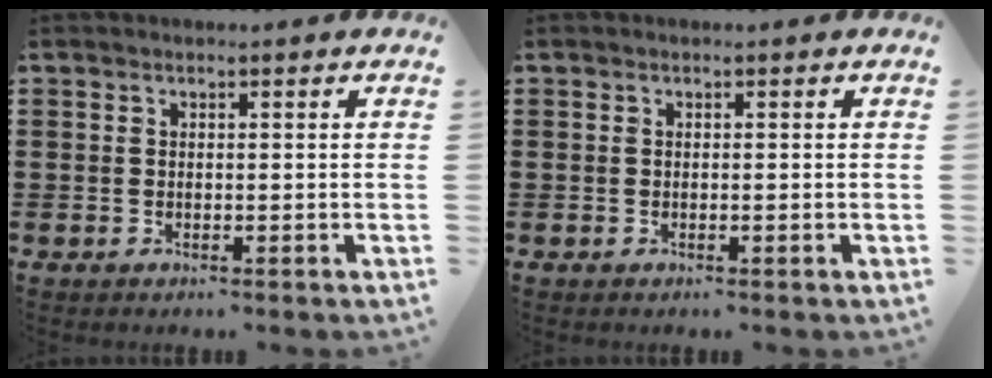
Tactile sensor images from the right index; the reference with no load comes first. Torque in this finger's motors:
{"motor_torque": [-0.64, 0.74, 0.02, -0.01]}